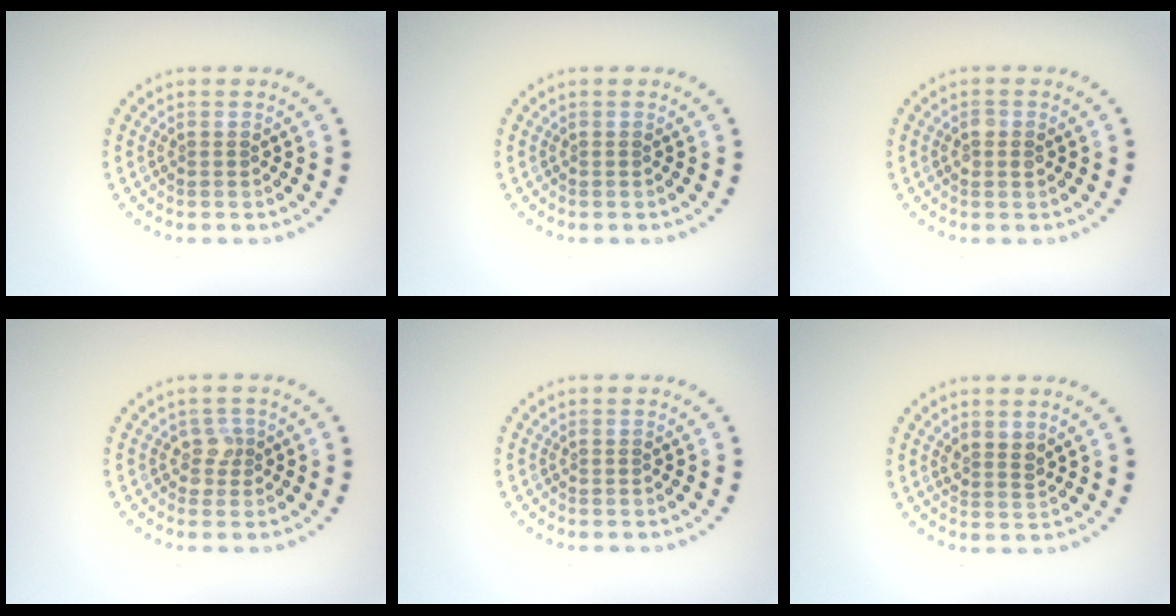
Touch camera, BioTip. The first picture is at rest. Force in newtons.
{"total": 0.0}
{"total": 1.2, "press": 1.2, "slide": 0.1}
{"total": 1.5, "press": 1.2, "slide": 1.0}
{"total": 0.0}
{"total": 1.6, "press": 1.3, "slide": 0.9}